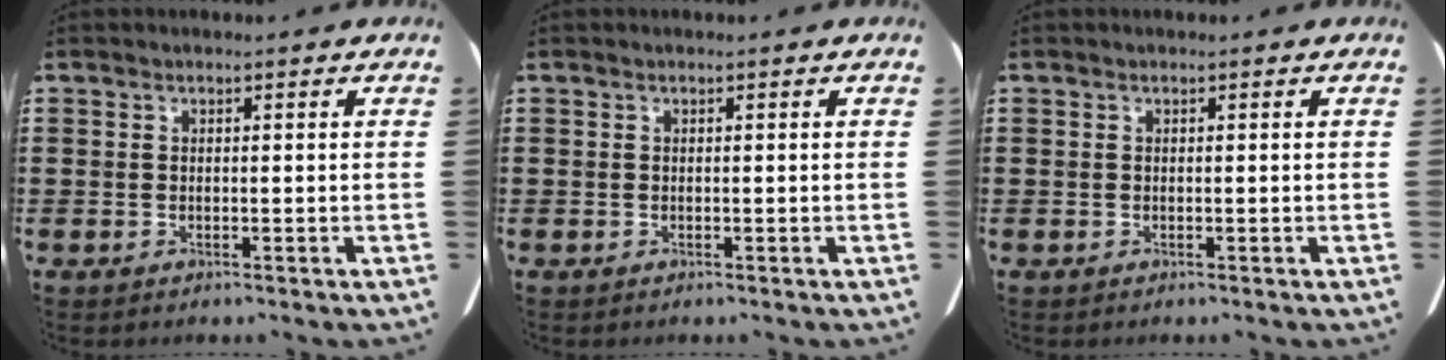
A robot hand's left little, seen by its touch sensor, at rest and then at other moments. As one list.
[{"total": 0.0}, {"total": 0.0}]